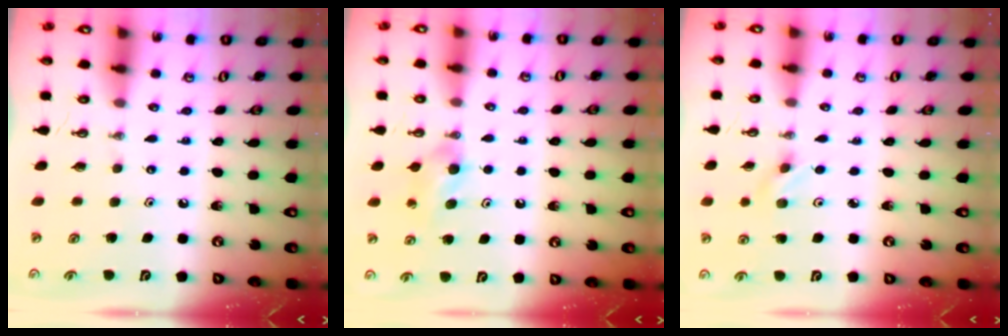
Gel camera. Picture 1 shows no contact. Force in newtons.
{"total": 4.7, "press": 4.7, "slide": 0.3}
{"total": 2.9, "press": 2.6, "slide": 1.4}